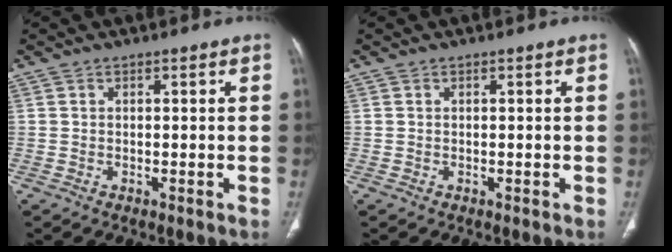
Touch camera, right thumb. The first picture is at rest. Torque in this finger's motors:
{"motor_torque": [0.00, 0.00, -0.06, 0.03, 0.00]}